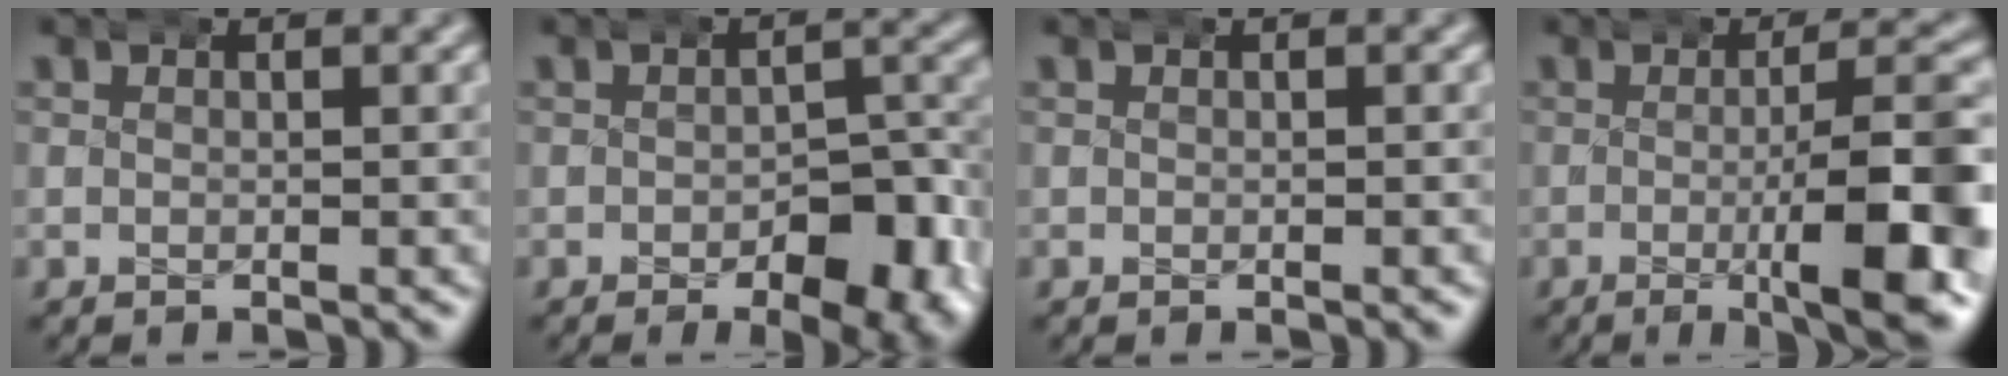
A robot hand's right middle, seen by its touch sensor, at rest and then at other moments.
{"total": 6.1, "force": [-2.5, 3.0, 4.7], "torque": [-0.060, -0.010, -0.033]}
{"total": 0.0}
{"total": 10.5, "force": [-2.6, 2.8, 9.8], "torque": [-0.119, -0.003, -0.039]}